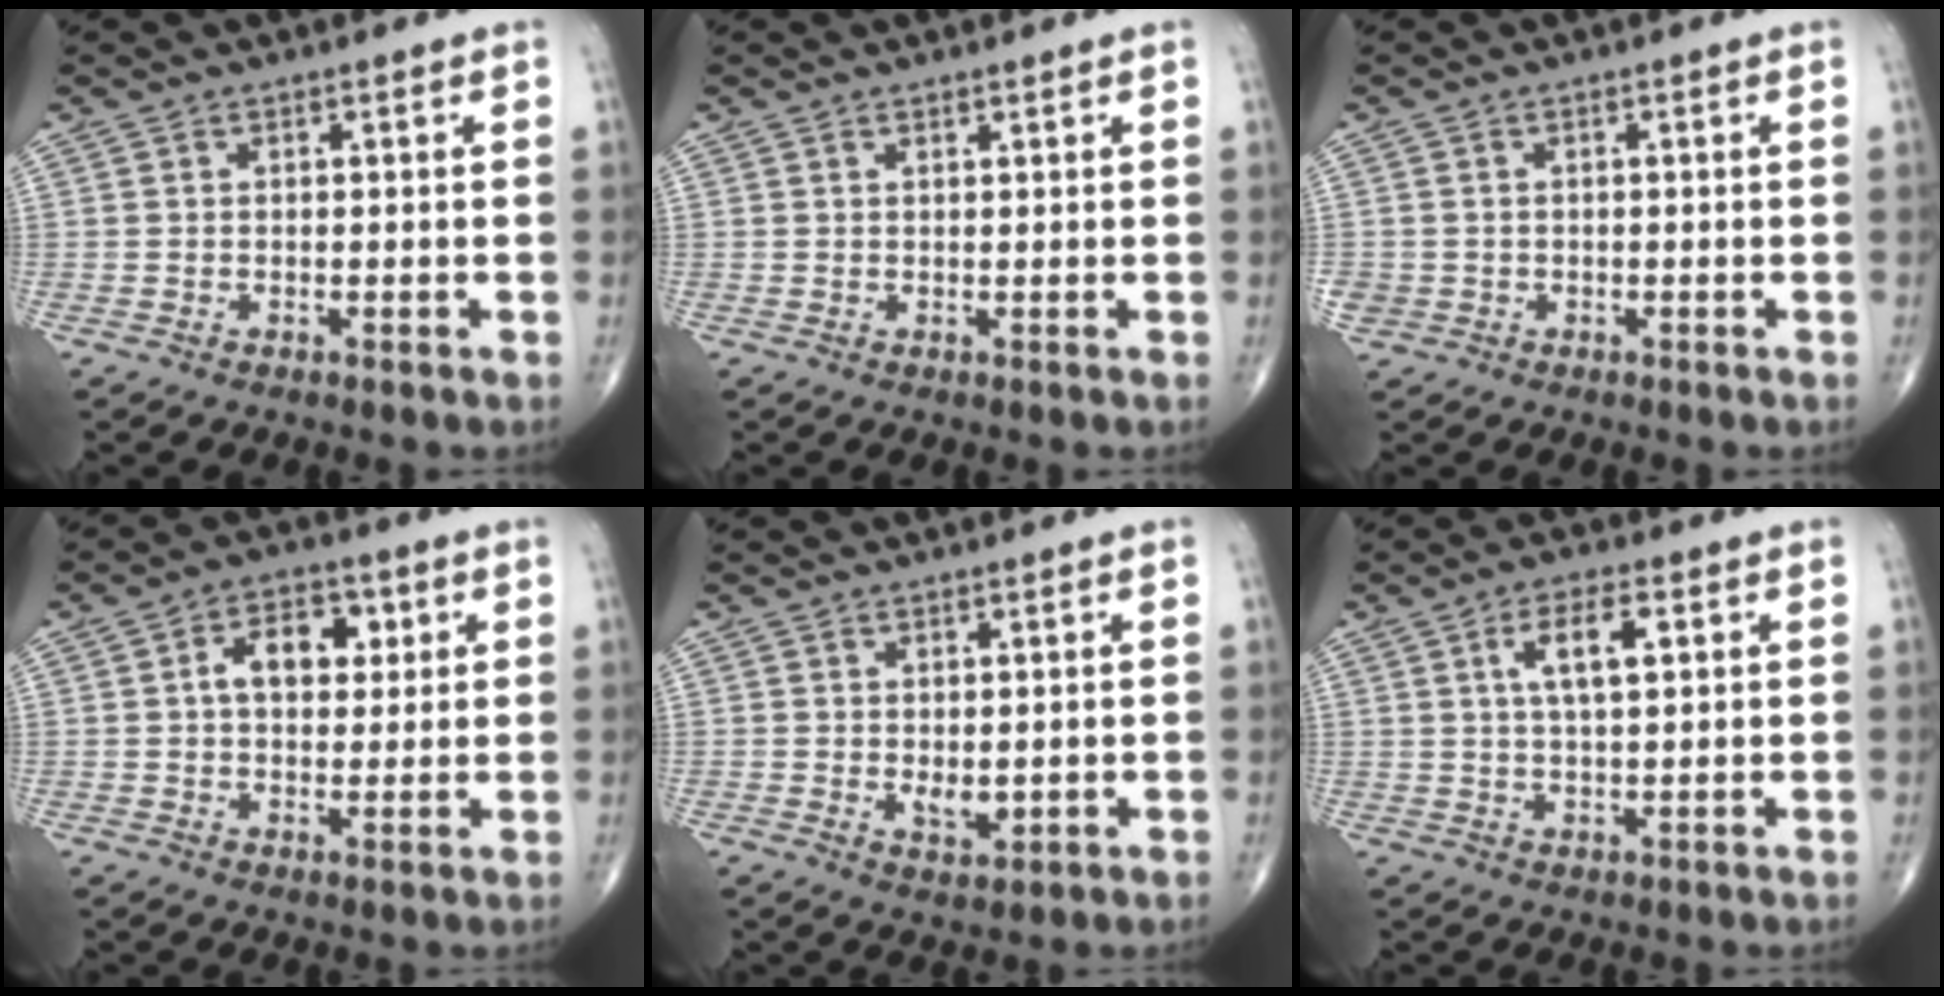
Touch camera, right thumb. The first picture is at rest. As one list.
[{"total": 0.6, "force": [0.5, 0.1, 0.2], "torque": [-0.005, -0.004, 0.008]}, {"total": 2.1, "force": [-0.3, 2.0, 0.6], "torque": [-0.006, 0.003, -0.001]}, {"total": 8.5, "force": [2.0, 5.6, 6.1], "torque": [-0.064, 0.008, 0.027]}, {"total": 3.2, "force": [0.0, 1.8, 2.6], "torque": [-0.029, -0.008, 0.006]}, {"total": 6.8, "force": [2.2, 2.6, 5.9], "torque": [-0.102, -0.001, 0.039]}]